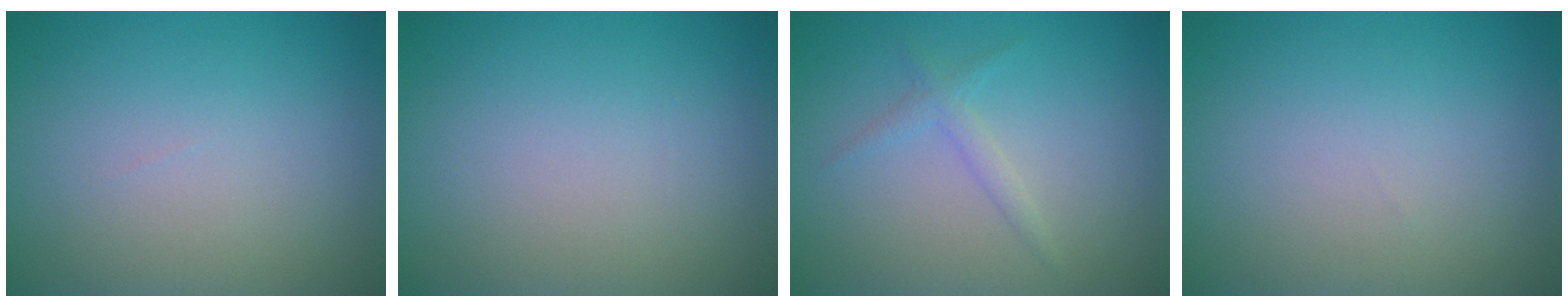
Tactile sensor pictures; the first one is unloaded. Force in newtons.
{"total": 0.0}
{"total": 1.4, "press": 1.4, "slide": 0.1}
{"total": 0.0}